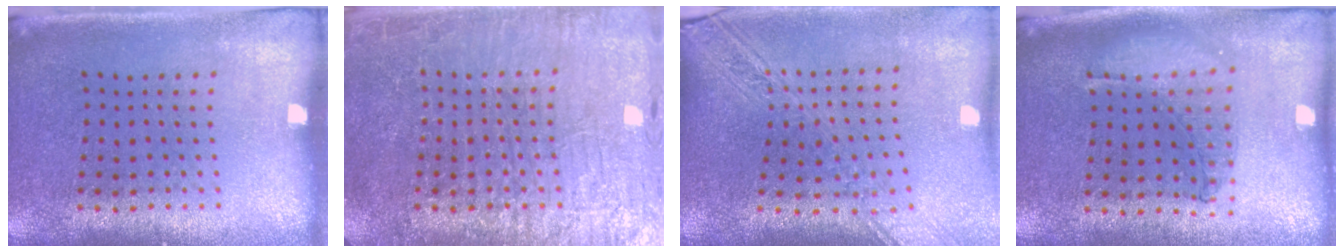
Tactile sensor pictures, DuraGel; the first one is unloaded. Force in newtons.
{"total": 5.1, "press": 5.0, "slide": 0.8}
{"total": 2.7, "press": 2.1, "slide": 1.6}
{"total": 1.0, "press": 0.9, "slide": 0.3}